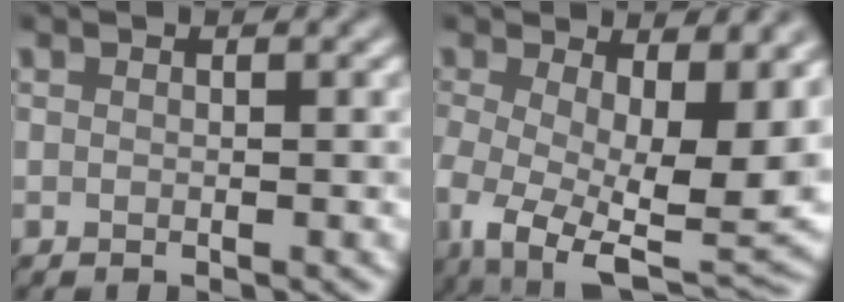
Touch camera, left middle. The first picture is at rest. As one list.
[{"total": 14.2, "force": [-1.4, 7.5, 12.0], "torque": [-0.203, -0.038, -0.002]}]